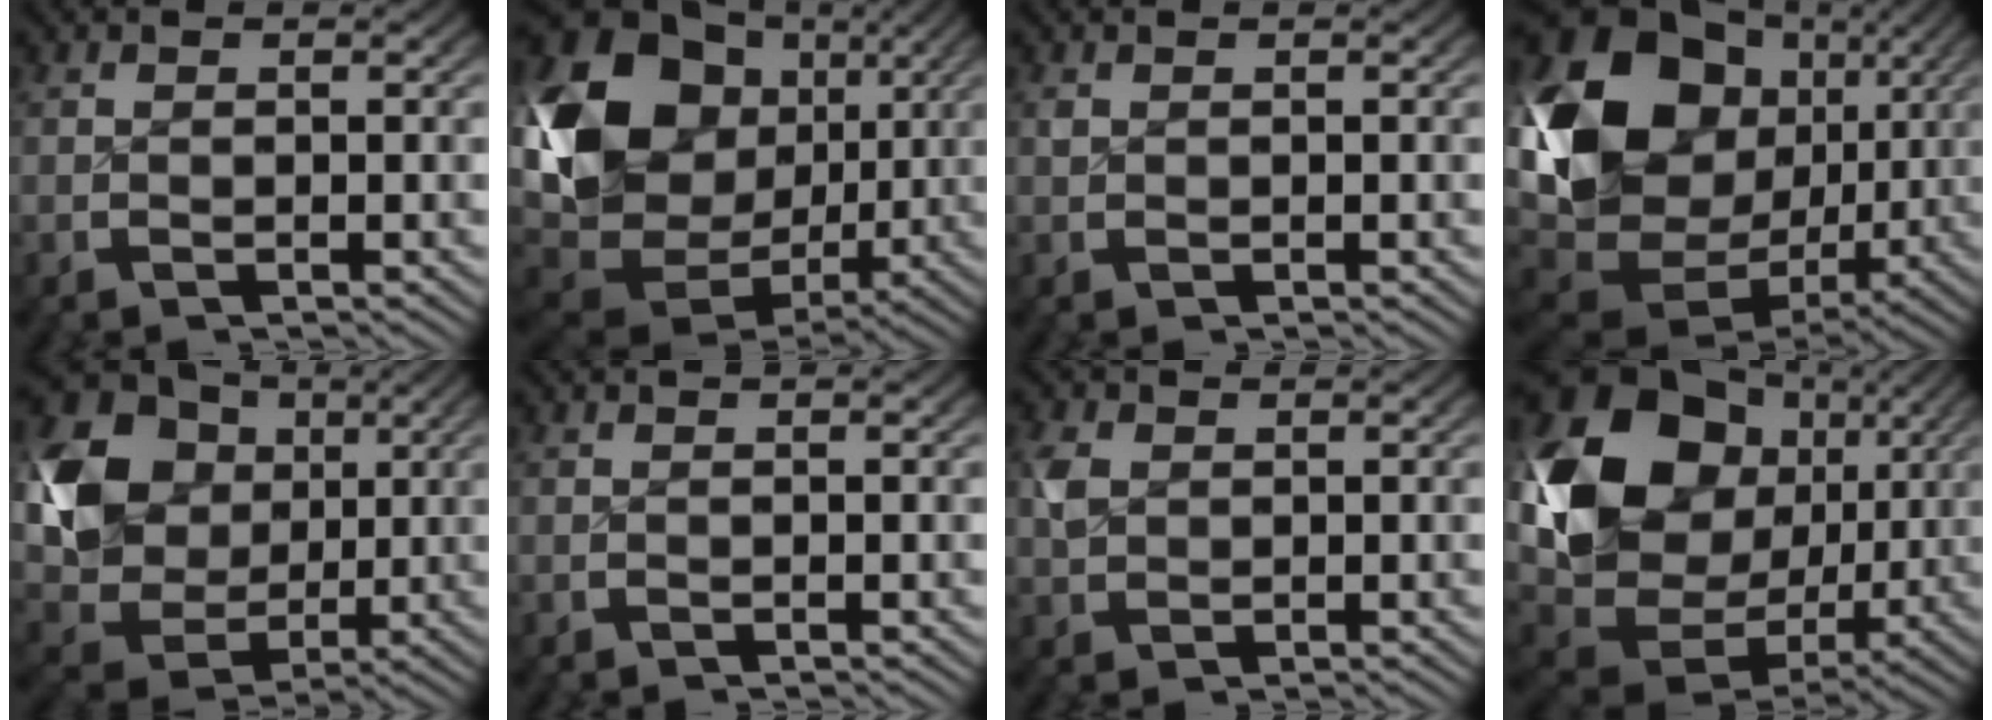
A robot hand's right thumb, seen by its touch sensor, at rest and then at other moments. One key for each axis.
{"total": 18.0, "fx": 0.4, "fy": 12.4, "fz": 13.1, "tx": -0.287, "ty": -0.045, "tz": 0.033}
{"total": 0.0}
{"total": 19.8, "fx": 0.4, "fy": 13.2, "fz": 14.7, "tx": -0.315, "ty": -0.046, "tz": 0.033}
{"total": 13.6, "fx": 1.0, "fy": 10.7, "fz": 8.4, "tx": -0.204, "ty": -0.036, "tz": 0.030}
{"total": 0.0}
{"total": 1.6, "fx": 0.4, "fy": 1.1, "fz": 1.0, "tx": -0.025, "ty": -0.002, "tz": 0.014}
{"total": 17.7, "fx": 0.3, "fy": 12.0, "fz": 13.0, "tx": -0.282, "ty": -0.041, "tz": 0.028}